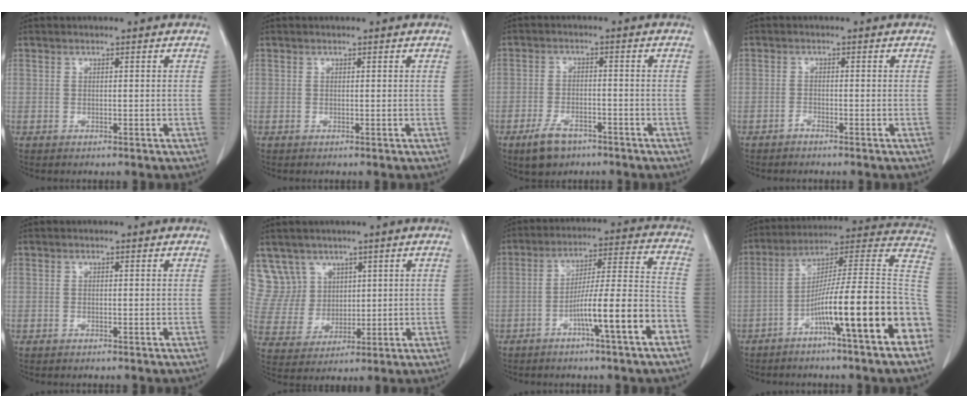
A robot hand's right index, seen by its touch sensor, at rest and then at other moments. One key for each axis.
{"total": 0.0}
{"total": 5.6, "fx": -3.8, "fy": 2.7, "fz": 3.1, "tx": -0.065, "ty": -0.003, "tz": -0.060}
{"total": 0.9, "fx": -0.8, "fy": 0.1, "fz": 0.3, "tx": -0.006, "ty": 0.001, "tz": -0.015}
{"total": 0.0}
{"total": 7.8, "fx": 4.8, "fy": 6.2, "fz": -0.4, "tx": 0.004, "ty": 0.023, "tz": 0.110}
{"total": 12.6, "fx": -5.9, "fy": -0.2, "fz": 11.1, "tx": -0.178, "ty": 0.015, "tz": -0.093}
{"total": 20.8, "fx": -8.5, "fy": 0.2, "fz": 18.9, "tx": -0.229, "ty": 0.025, "tz": -0.138}